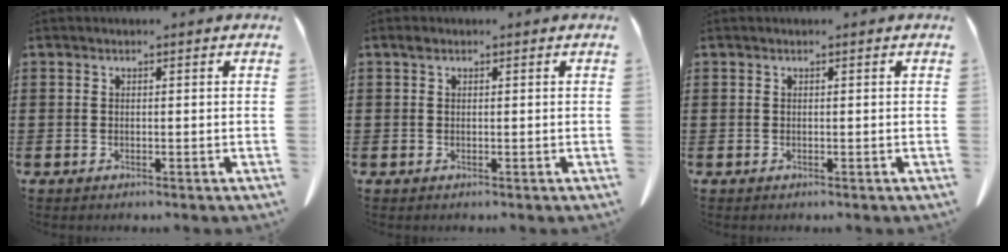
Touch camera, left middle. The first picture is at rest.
{"total": 0.7, "force": [0.4, 0.5, 0.3], "torque": [-0.009, 0.002, 0.010]}
{"total": 0.0}